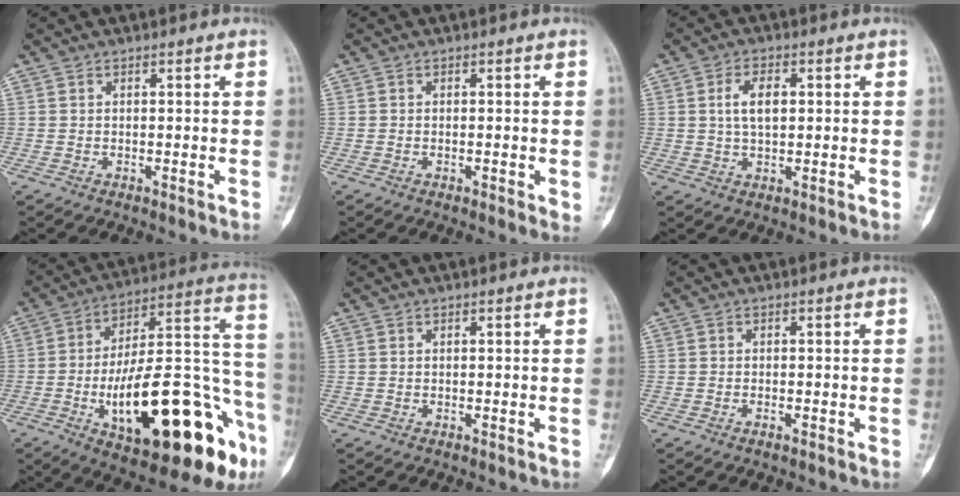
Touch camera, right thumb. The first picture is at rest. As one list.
[{"total": 1.7, "force": [-0.3, 0.7, 1.5], "torque": [-0.022, -0.003, -0.002]}, {"total": 5.4, "force": [1.0, 2.9, 4.5], "torque": [-0.079, 0.001, 0.017]}, {"total": 32.1, "force": [-12.0, 11.2, 27.6], "torque": [-0.365, 0.054, -0.165]}, {"total": 0.0}, {"total": 0.7, "force": [-0.5, 0.2, 0.5], "torque": [-0.012, 0.003, -0.006]}]